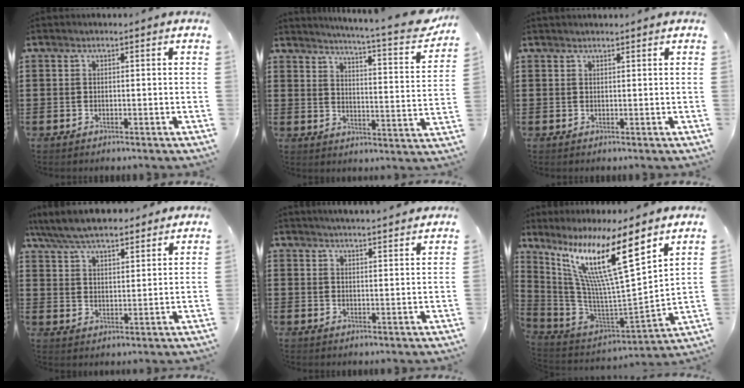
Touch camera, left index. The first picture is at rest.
{"total": 6.0, "force": [5.1, -0.6, 3.1], "torque": [-0.067, -0.044, 0.078]}
{"total": 0.6, "force": [0.6, 0.1, 0.1], "torque": [-0.003, -0.001, 0.012]}
{"total": 7.4, "force": [6.7, 1.7, 2.5], "torque": [-0.072, -0.017, 0.124]}
{"total": 3.0, "force": [3.0, -0.4, 0.2], "torque": [-0.013, -0.014, 0.054]}
{"total": 16.0, "force": [9.6, 1.3, 12.7], "torque": [-0.288, -0.055, 0.148]}